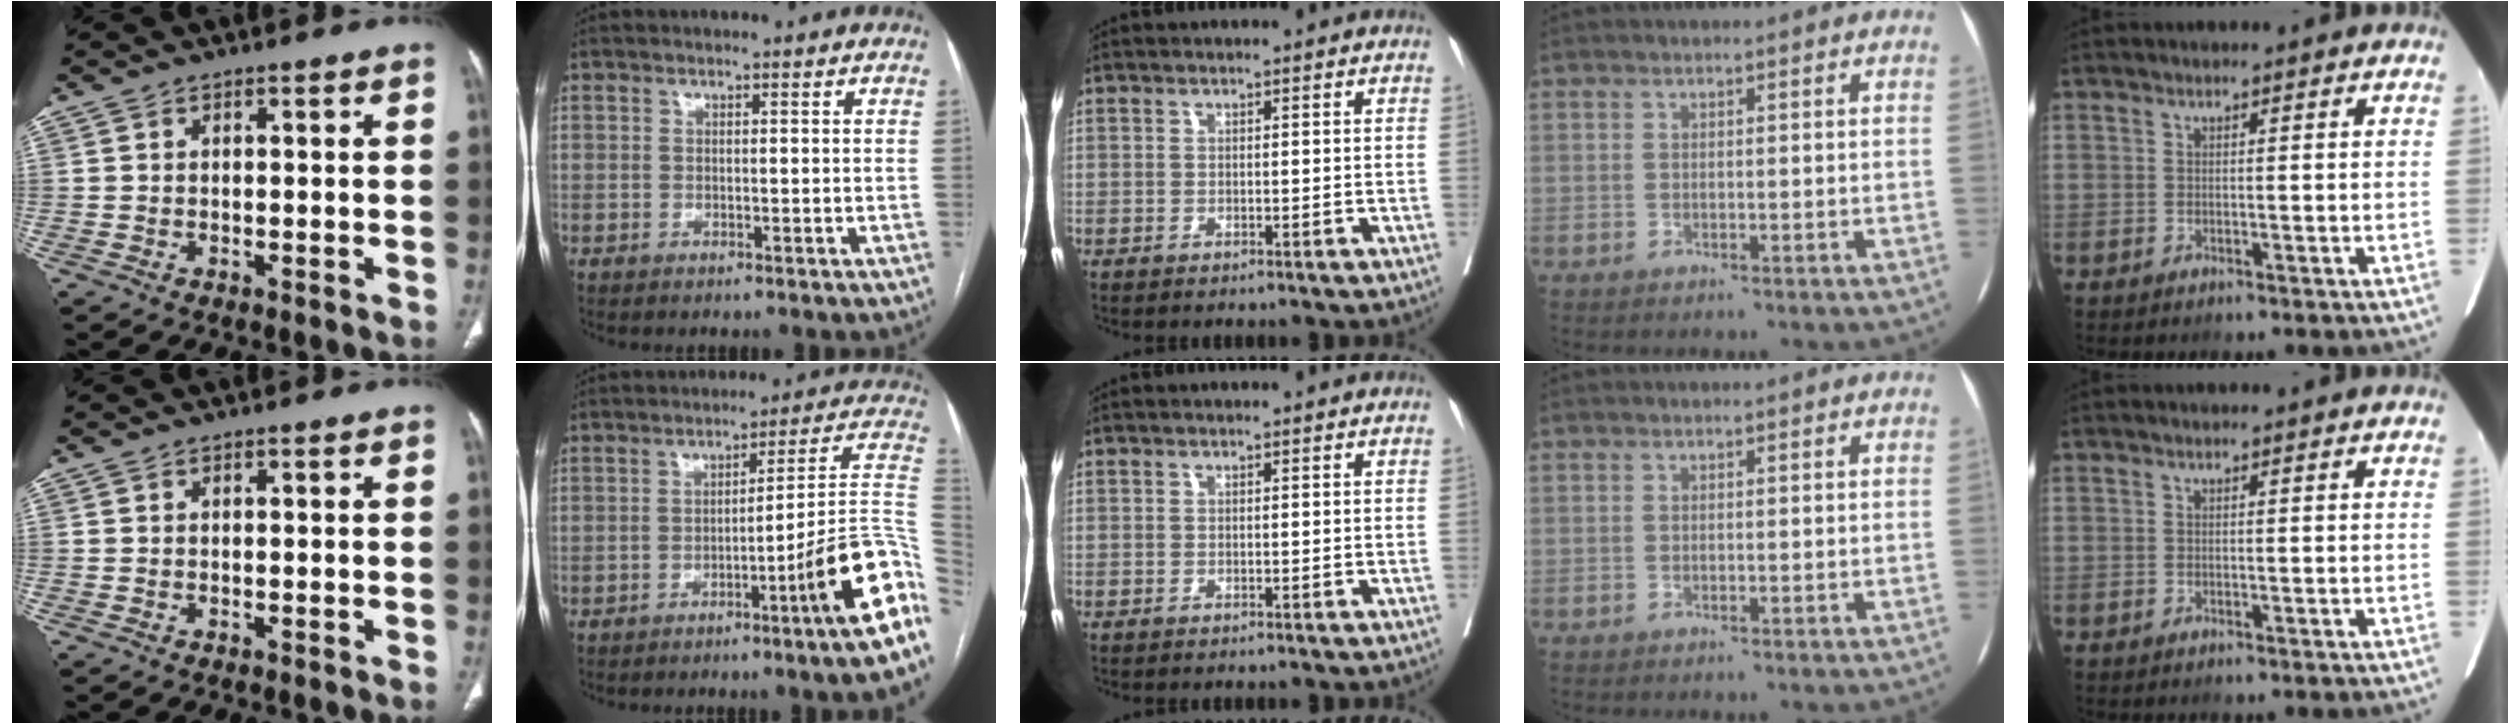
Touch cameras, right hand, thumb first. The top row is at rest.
{"index": {"total": 16.3, "force": [-6.1, -0.7, 15.0], "torque": [-0.127, 0.009, -0.086]}}